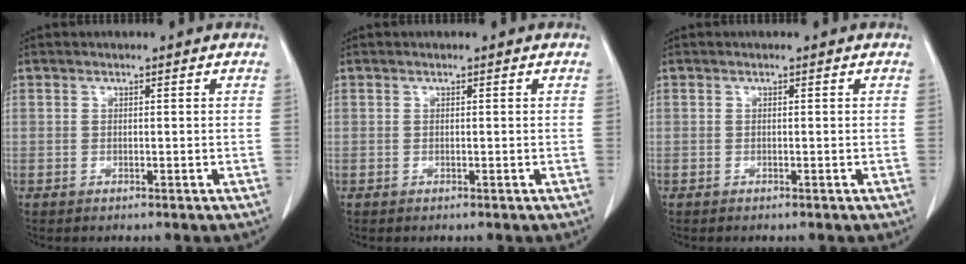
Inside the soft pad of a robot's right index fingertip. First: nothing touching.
{"total": 0.0}
{"total": 0.0}